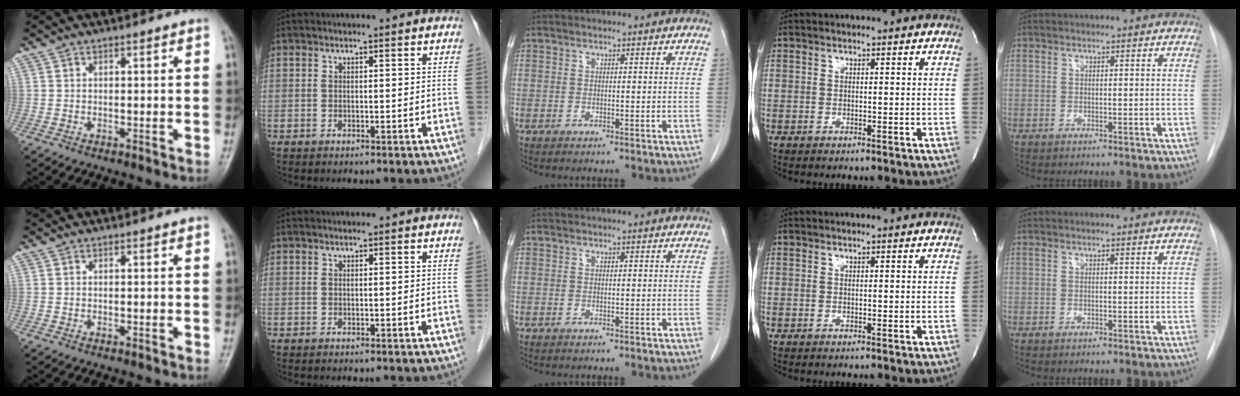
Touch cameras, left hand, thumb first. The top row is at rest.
{}